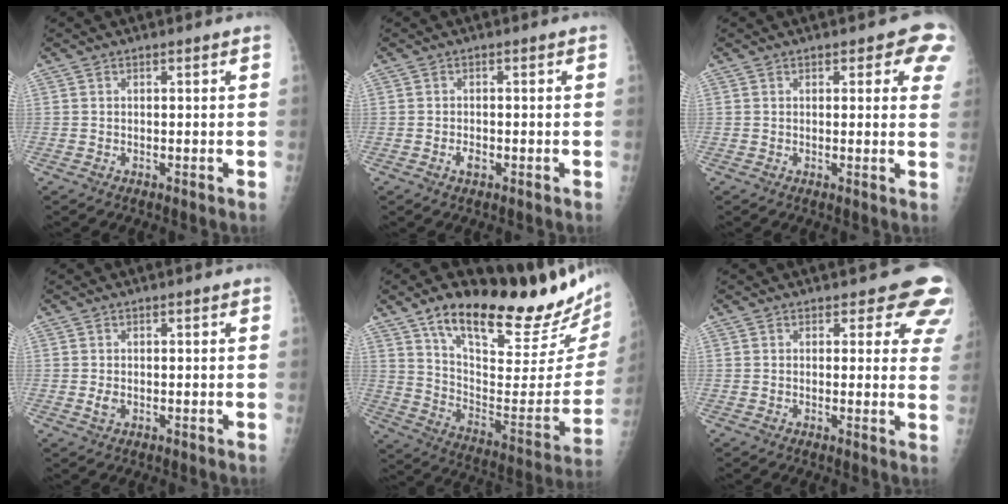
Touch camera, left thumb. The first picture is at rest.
{"total": 1.7, "force": [-0.8, 1.0, 1.1], "torque": [-0.016, 0.003, -0.013]}
{"total": 6.1, "force": [3.4, 2.9, 4.1], "torque": [-0.007, -0.010, 0.026]}
{"total": 1.2, "force": [-0.1, 0.8, 0.9], "torque": [-0.015, -0.003, -0.002]}
{"total": 29.3, "force": [21.2, 7.8, 18.6], "torque": [-0.245, -0.089, 0.324]}
{"total": 7.9, "force": [6.6, 3.7, 2.2], "torque": [0.029, -0.027, 0.044]}